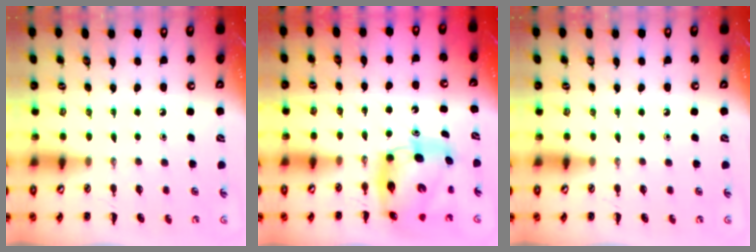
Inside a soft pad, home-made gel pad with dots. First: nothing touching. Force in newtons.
{"total": 9.4, "press": 9.0, "slide": 2.7}
{"total": 0.0}